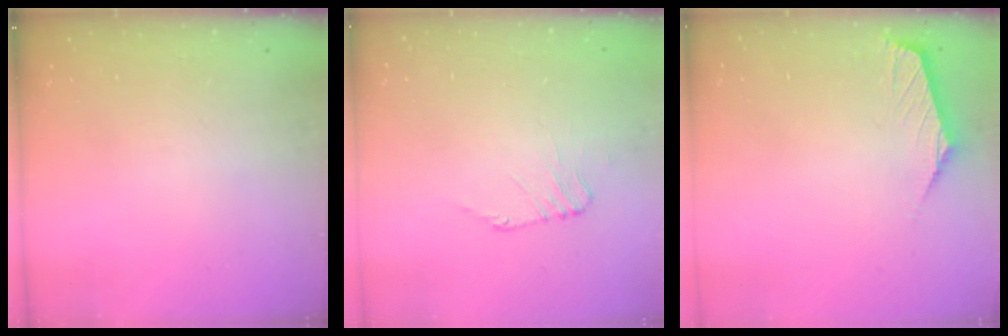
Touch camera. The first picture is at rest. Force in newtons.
{"total": 1.1, "press": 1.1, "slide": 0.3}
{"total": 0.9, "press": 0.9, "slide": 0.2}